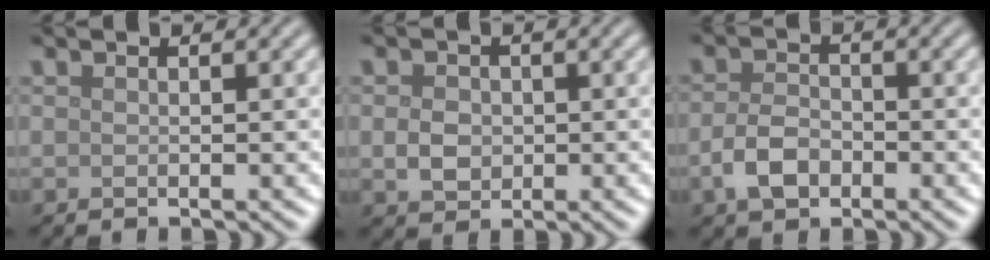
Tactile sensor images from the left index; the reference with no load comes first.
{"total": 2.5, "force": [-0.1, 2.1, 1.4], "torque": [-0.025, -0.002, -0.006]}
{"total": 3.1, "force": [-1.3, 2.0, 2.0], "torque": [-0.037, 0.000, -0.031]}